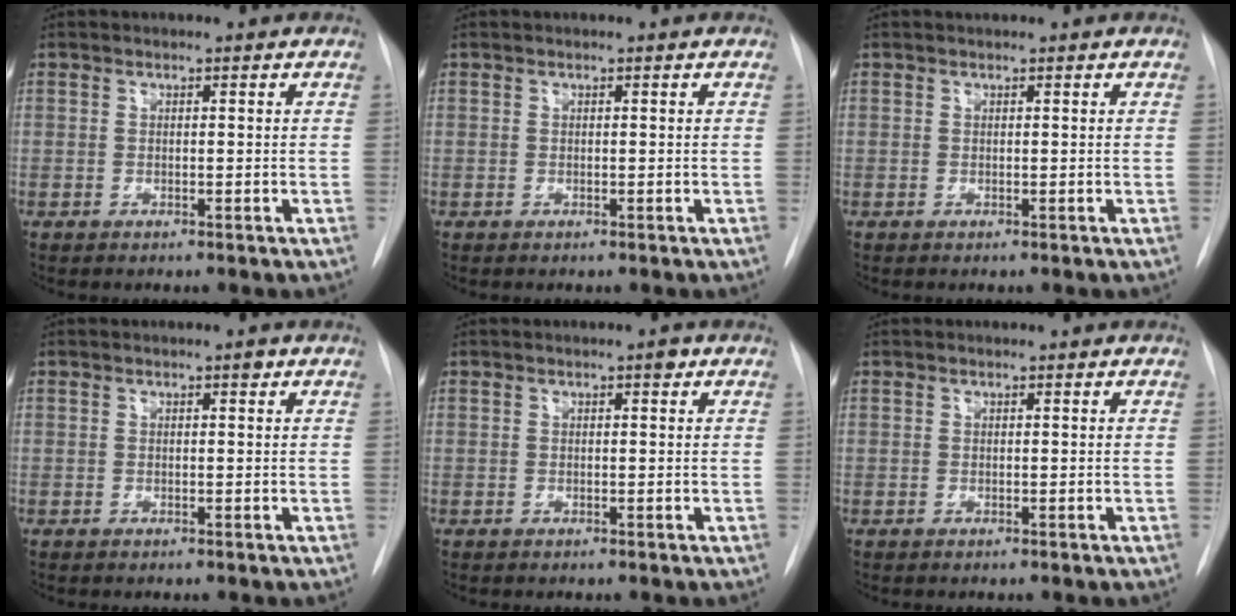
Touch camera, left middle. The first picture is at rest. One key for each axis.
{"total": 0.0}
{"total": 0.6, "fx": 0.6, "fy": 0.0, "fz": 0.2, "tx": -0.007, "ty": 0.013, "tz": 0.012}
{"total": 0.6, "fx": 0.3, "fy": 0.2, "fz": 0.4, "tx": -0.009, "ty": 0.000, "tz": 0.003}
{"total": 0.8, "fx": 0.4, "fy": 0.3, "fz": 0.7, "tx": -0.012, "ty": 0.002, "tz": 0.004}
{"total": 0.0}